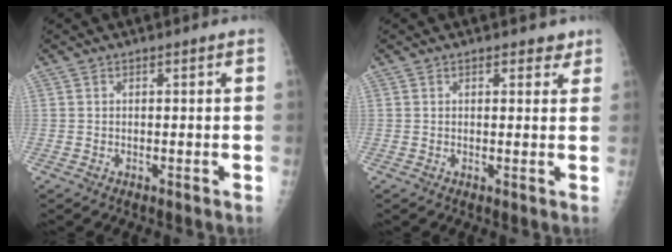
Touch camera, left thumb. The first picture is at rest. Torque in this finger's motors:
{"motor_torque": [-0.42, -0.08, -0.30, -0.20, -0.03]}